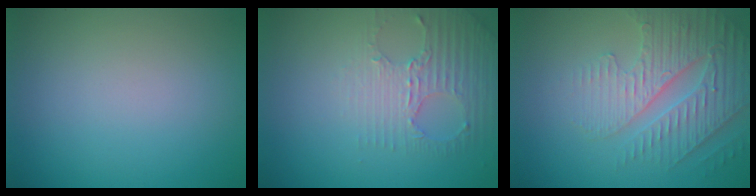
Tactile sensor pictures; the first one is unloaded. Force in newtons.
{"total": 2.8, "press": 2.5, "slide": 1.3}
{"total": 4.5, "press": 4.2, "slide": 1.8}